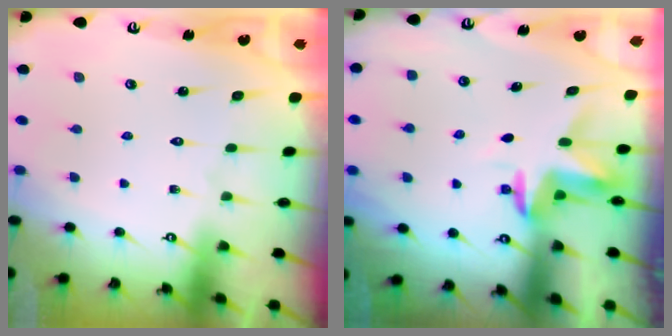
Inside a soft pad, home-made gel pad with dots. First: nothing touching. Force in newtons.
{"total": 3.6, "press": 3.6, "slide": 0.2}